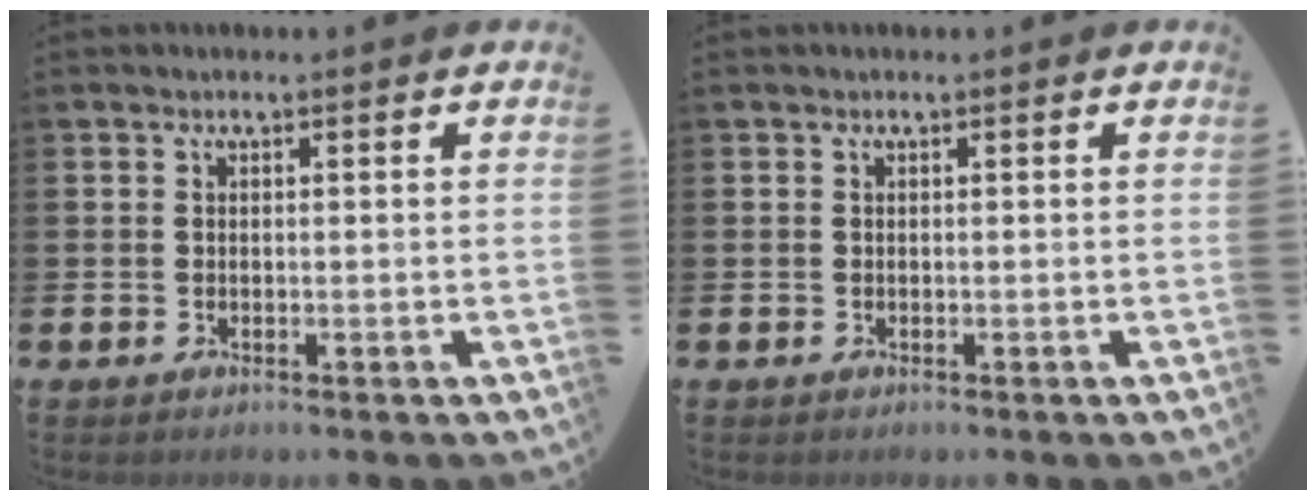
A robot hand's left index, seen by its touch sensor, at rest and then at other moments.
{"total": 0.0}